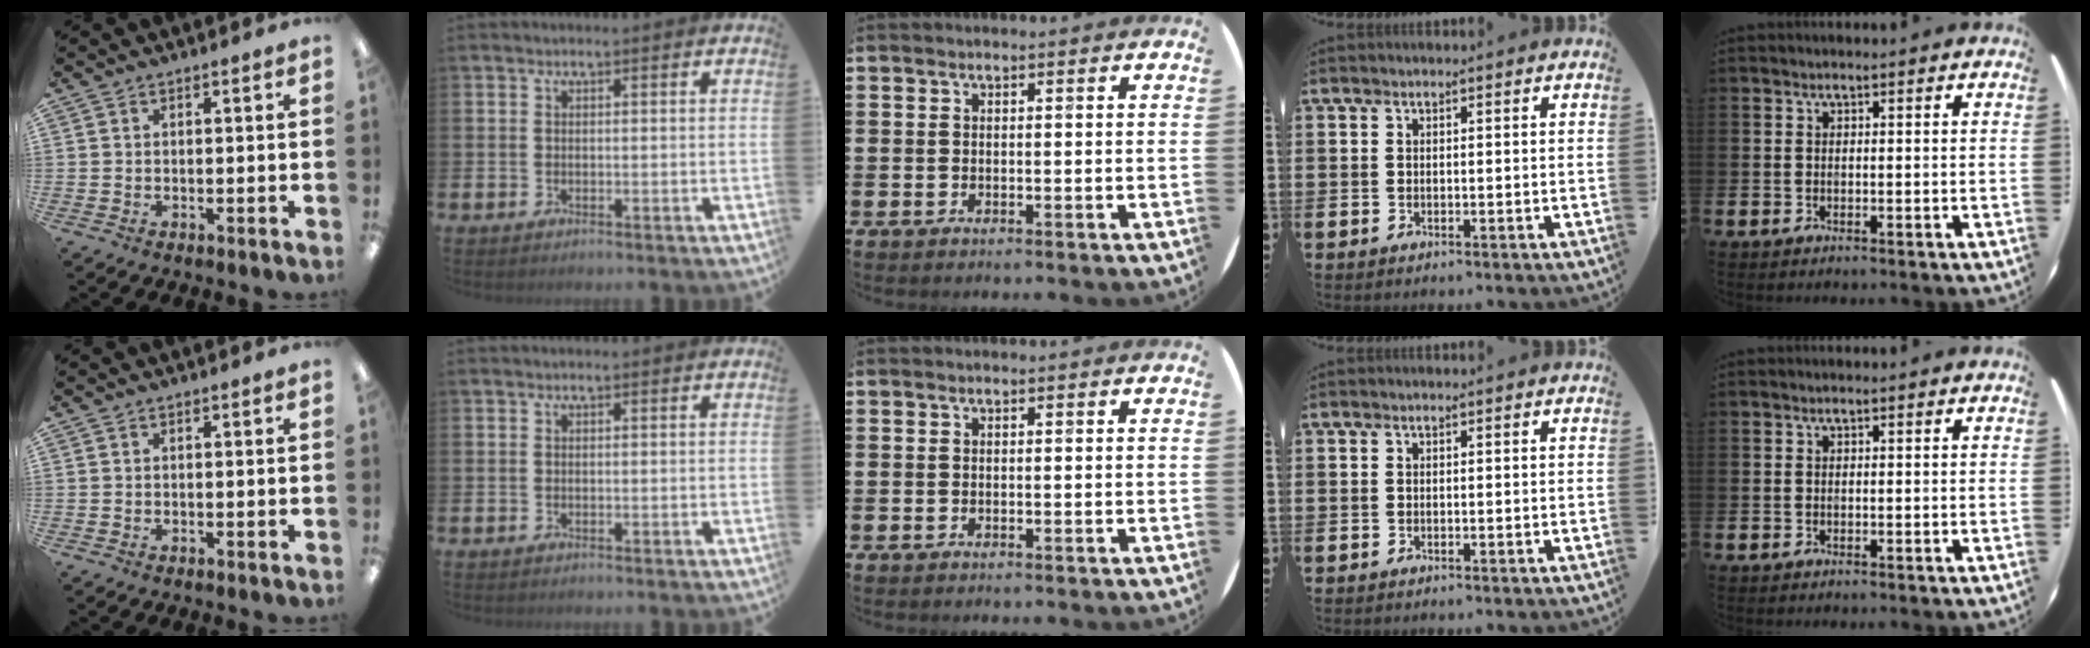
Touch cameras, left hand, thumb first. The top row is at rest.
{}